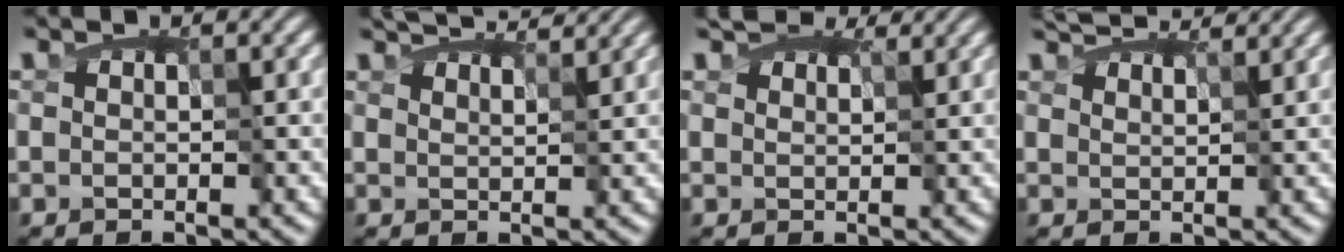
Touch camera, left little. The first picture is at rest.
{"total": 5.6, "force": [4.8, 1.5, 2.6], "torque": [-0.052, 0.012, 0.058]}
{"total": 4.1, "force": [3.6, 1.3, 1.5], "torque": [-0.042, 0.005, 0.050]}
{"total": 5.4, "force": [4.7, 1.4, 2.3], "torque": [-0.057, 0.009, 0.063]}